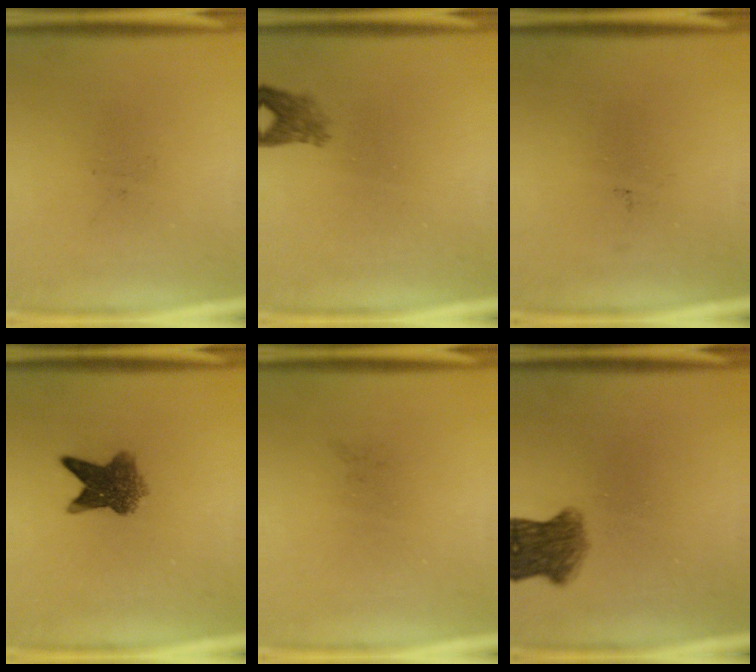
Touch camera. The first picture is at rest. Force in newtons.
{"total": 2.5}
{"total": 0.0}
{"total": 6.4}
{"total": 0.0}
{"total": 5.8}